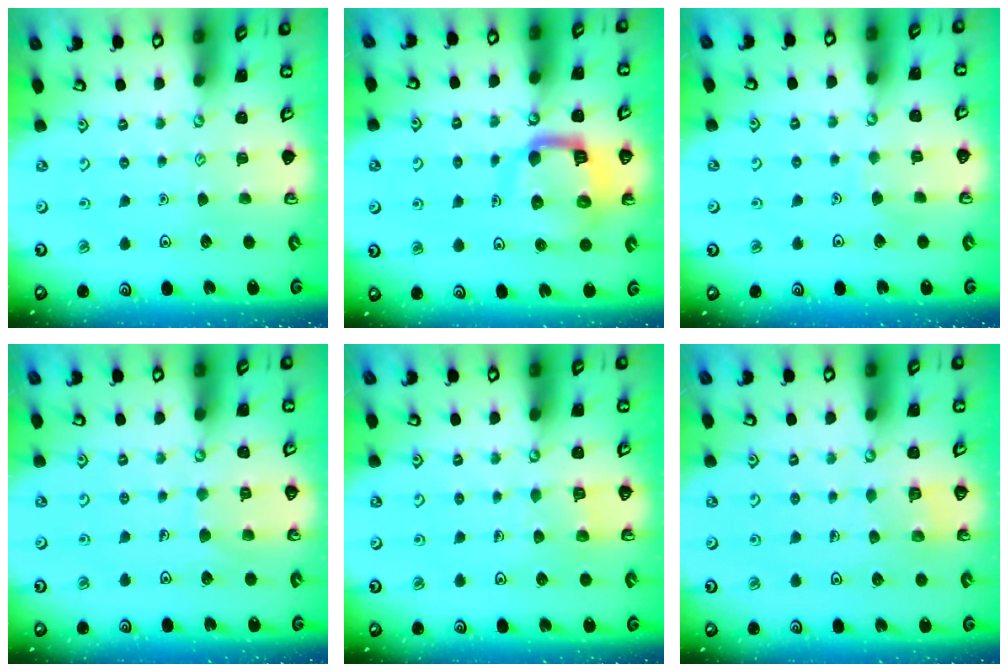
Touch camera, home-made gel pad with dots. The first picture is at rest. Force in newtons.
{"total": 12.9, "press": 12.8, "slide": 1.4}
{"total": 3.0, "press": 3.0, "slide": 0.1}
{"total": 6.1, "press": 6.0, "slide": 0.5}
{"total": 3.8, "press": 3.8, "slide": 0.4}
{"total": 2.8, "press": 2.8, "slide": 0.1}